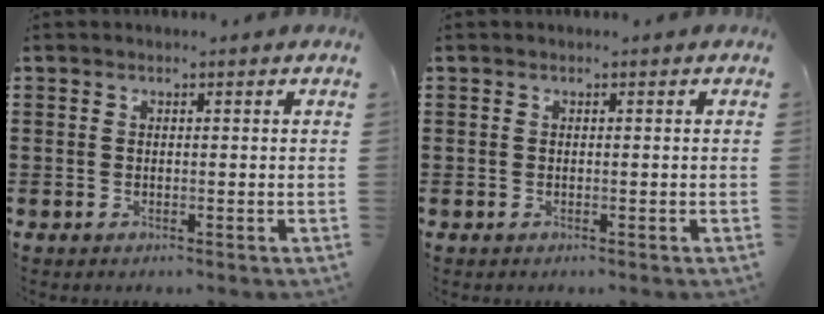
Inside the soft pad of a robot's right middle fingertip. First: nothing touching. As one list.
[{"total": 0.0}]